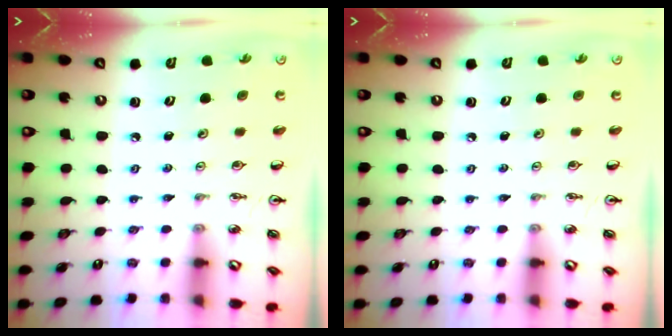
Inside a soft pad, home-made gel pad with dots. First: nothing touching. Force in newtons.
{"total": 0.0}